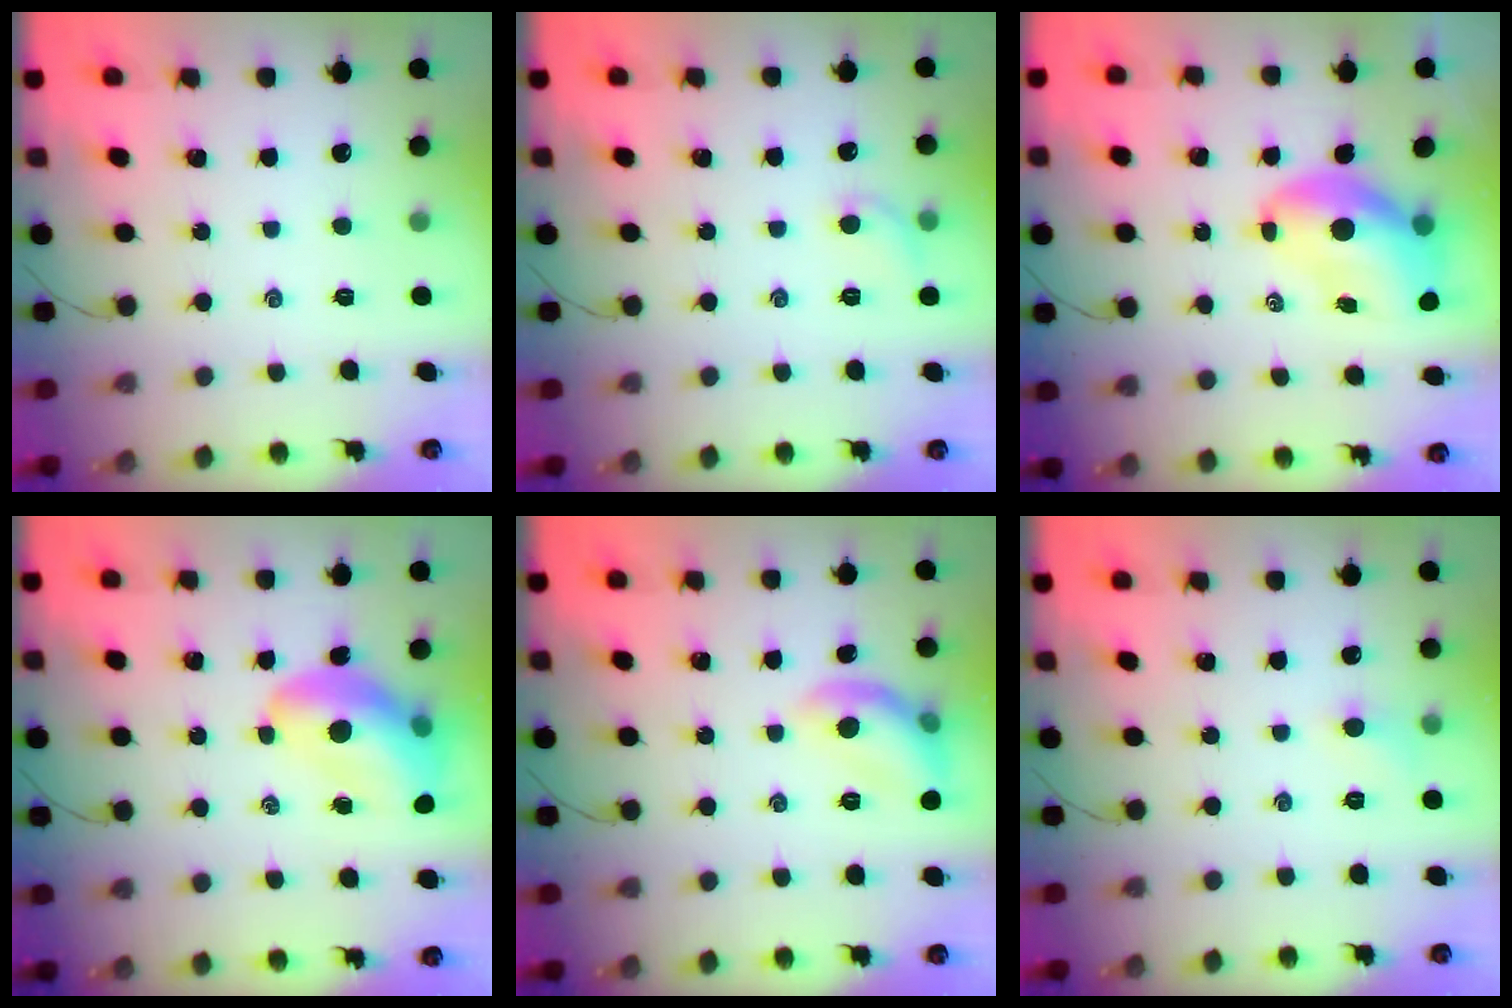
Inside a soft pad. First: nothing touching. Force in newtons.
{"total": 5.4, "press": 5.3, "slide": 1.3}
{"total": 9.8, "press": 9.4, "slide": 3.0}
{"total": 13.2, "press": 12.6, "slide": 3.7}
{"total": 10.0, "press": 9.9, "slide": 1.0}
{"total": 4.8, "press": 4.5, "slide": 1.5}